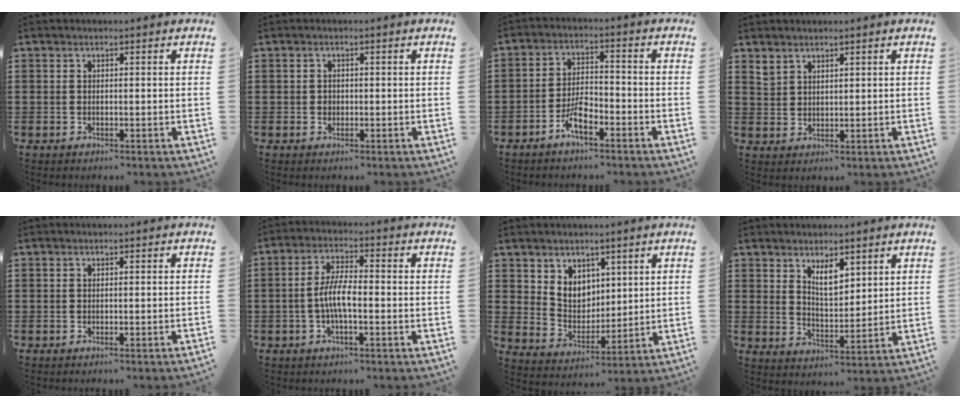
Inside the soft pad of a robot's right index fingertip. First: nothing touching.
{"total": 0.8, "force": [-0.1, 0.7, 0.3], "torque": [-0.008, 0.002, -0.002]}
{"total": 4.8, "force": [-3.3, 1.7, 3.1], "torque": [-0.071, 0.007, -0.068]}
{"total": 2.4, "force": [2.2, 1.0, 0.3], "torque": [-0.011, 0.006, 0.043]}
{"total": 0.9, "force": [-0.8, -0.4, 0.2], "torque": [-0.005, -0.003, -0.015]}
{"total": 5.6, "force": [-1.4, 1.5, 5.2], "torque": [-0.119, -0.003, -0.035]}
{"total": 5.7, "force": [3.5, 4.3, 0.9], "torque": [-0.035, -0.003, 0.065]}
{"total": 4.8, "force": [3.1, 2.0, 3.0], "torque": [-0.060, 0.003, 0.054]}